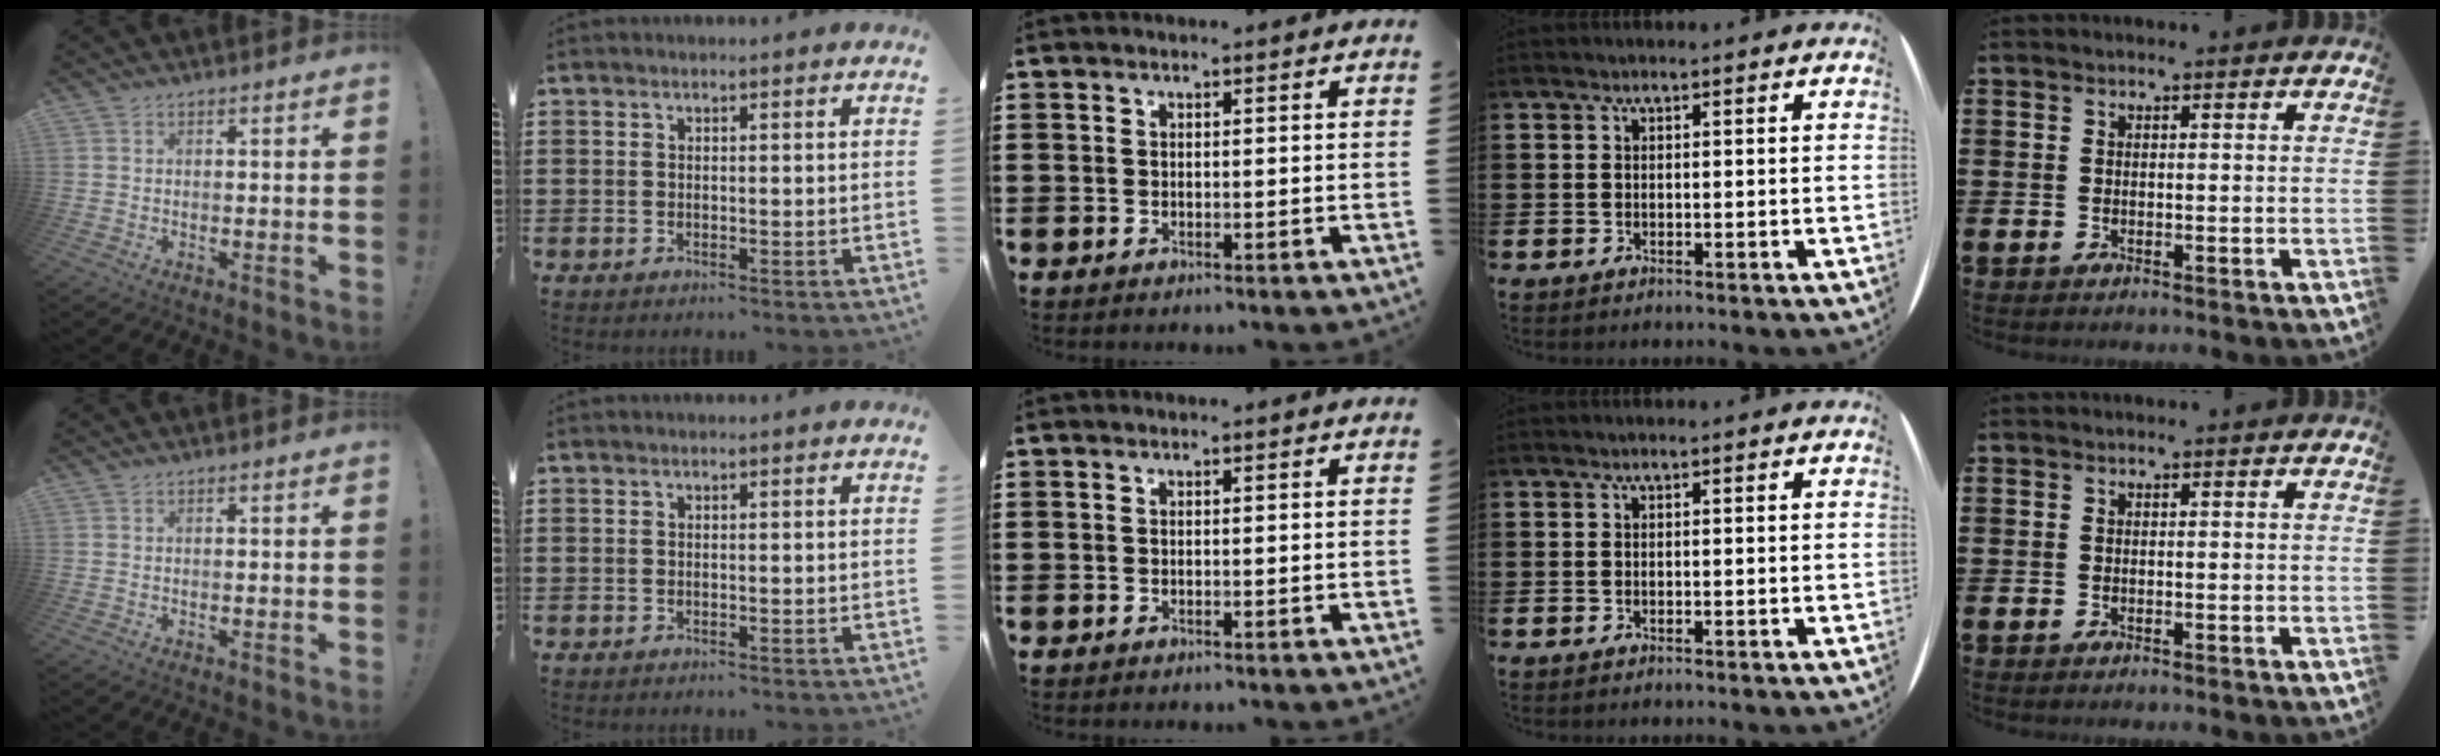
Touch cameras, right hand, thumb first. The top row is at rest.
{}